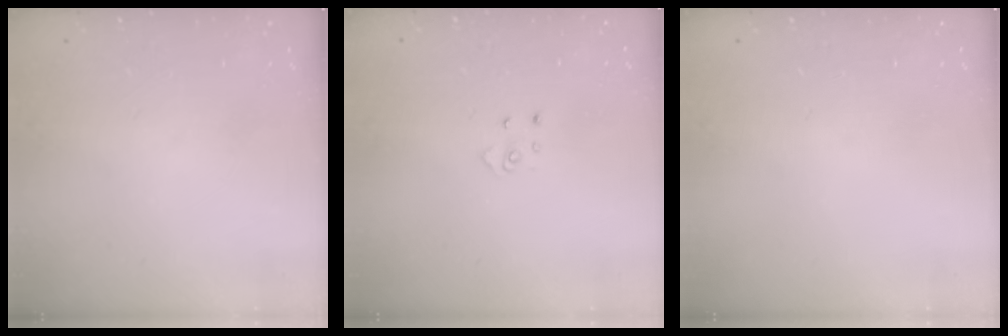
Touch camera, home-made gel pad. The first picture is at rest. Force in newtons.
{"total": 2.6, "press": 2.6, "slide": 0.3}
{"total": 0.0}